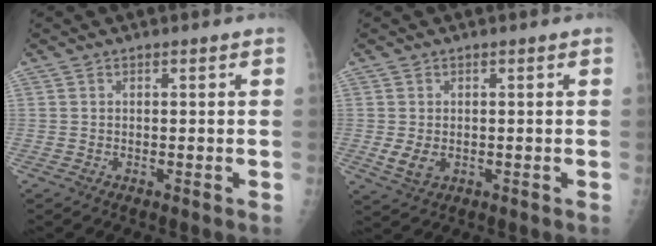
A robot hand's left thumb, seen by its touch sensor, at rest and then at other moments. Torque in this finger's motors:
{"motor_torque": [-0.23, 0.32, 0.47, 0.05, 0.10]}